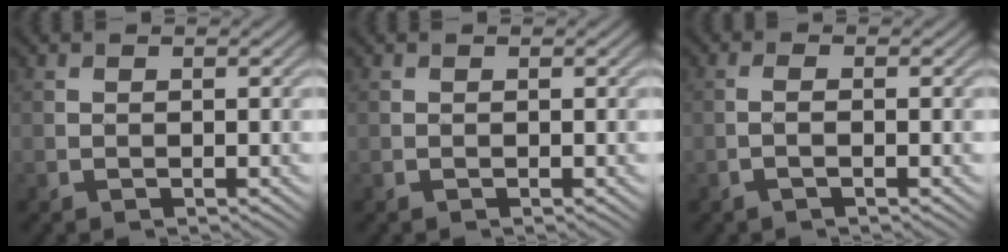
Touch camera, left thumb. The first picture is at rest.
{"total": 0.0}
{"total": 1.2, "force": [-0.4, 0.1, 1.1], "torque": [-0.025, 0.006, -0.015]}